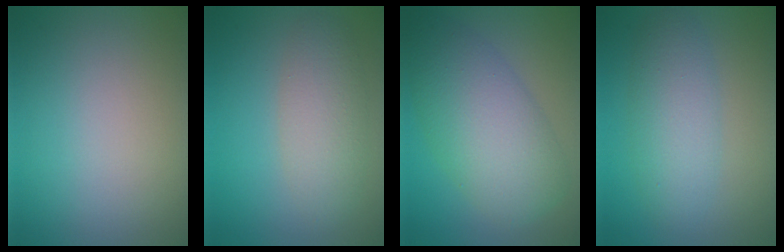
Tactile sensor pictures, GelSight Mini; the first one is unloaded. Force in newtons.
{"total": 3.7, "press": 3.7, "slide": 0.3}
{"total": 7.9, "press": 7.9, "slide": 0.3}
{"total": 4.0, "press": 4.0, "slide": 0.1}